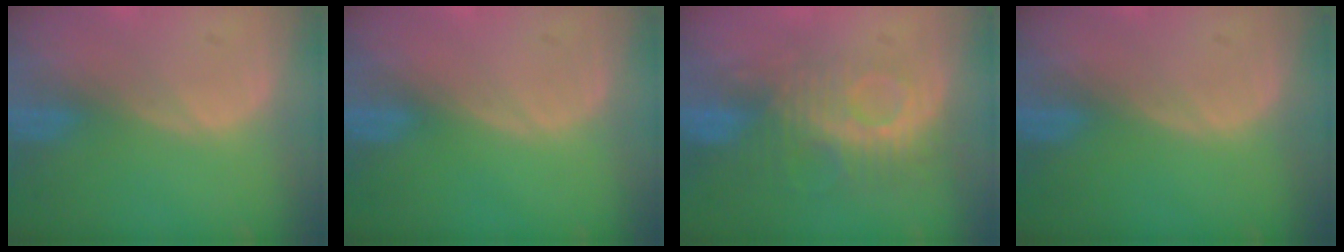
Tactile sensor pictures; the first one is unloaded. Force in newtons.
{"total": 0.0}
{"total": 9.3, "press": 8.2, "slide": 4.3}
{"total": 0.0}